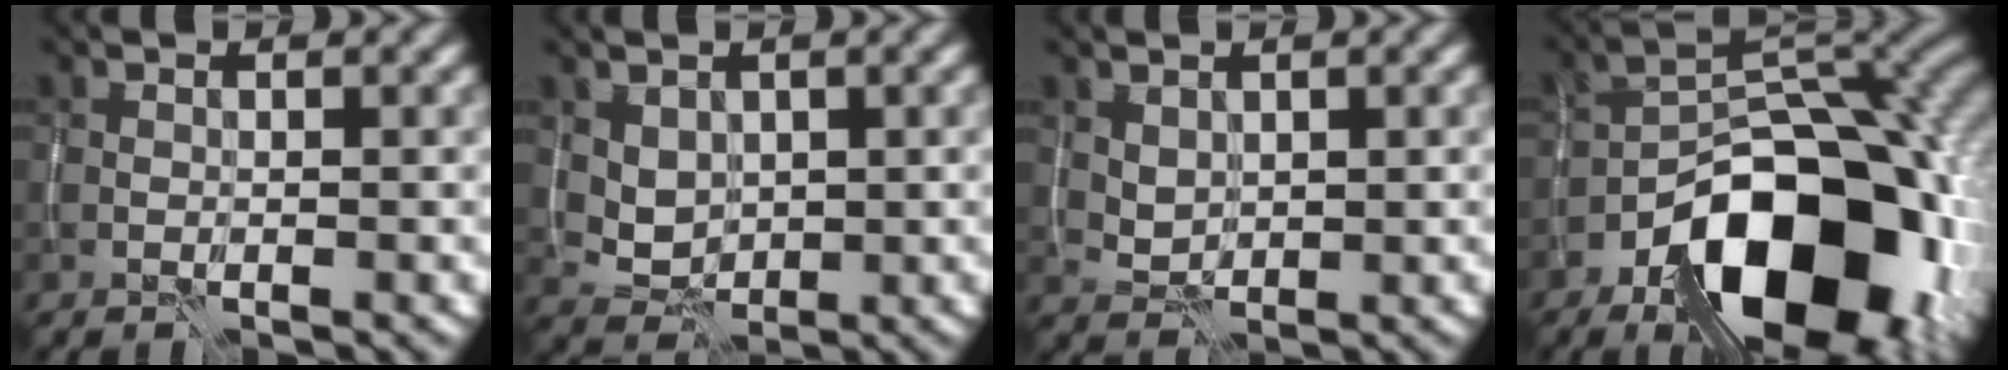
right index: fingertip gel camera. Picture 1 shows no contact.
{"total": 2.4, "force": [0.8, 2.0, 1.2], "torque": [-0.026, -0.007, 0.020]}
{"total": 1.6, "force": [0.9, 1.1, 0.8], "torque": [-0.019, -0.006, 0.023]}
{"total": 15.0, "force": [-7.5, 7.7, 10.4], "torque": [-0.135, -0.003, -0.125]}